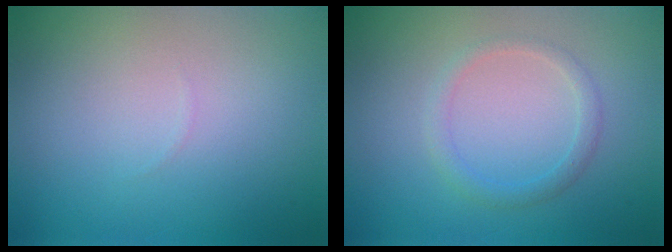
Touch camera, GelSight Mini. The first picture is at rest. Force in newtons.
{"total": 1.6, "press": 1.6, "slide": 0.0}